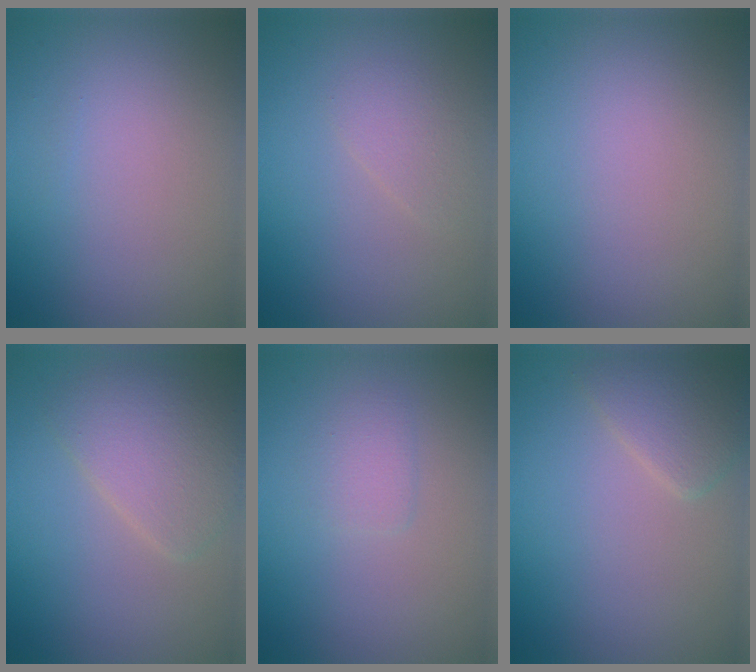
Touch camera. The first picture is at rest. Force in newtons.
{"total": 1.3, "press": 1.3, "slide": 0.1}
{"total": 0.0}
{"total": 3.6, "press": 3.6, "slide": 0.3}
{"total": 1.3, "press": 1.3, "slide": 0.1}
{"total": 2.2, "press": 2.2, "slide": 0.1}